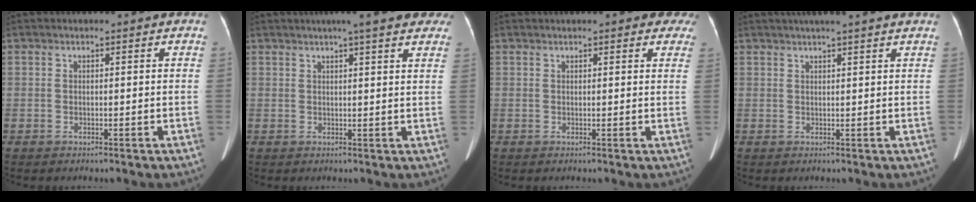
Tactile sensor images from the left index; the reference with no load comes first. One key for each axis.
{"total": 10.6, "fx": 8.3, "fy": 1.5, "fz": 6.4, "tx": -0.073, "ty": 0.019, "tz": 0.088}
{"total": 7.8, "fx": 5.9, "fy": 2.3, "fz": 4.6, "tx": -0.045, "ty": 0.017, "tz": 0.060}
{"total": 7.4, "fx": 6.2, "fy": -0.4, "fz": 4.0, "tx": -0.060, "ty": 0.030, "tz": 0.077}